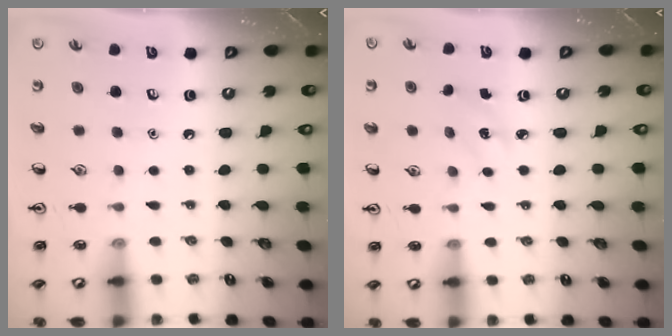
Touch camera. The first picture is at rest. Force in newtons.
{"total": 2.4, "press": 2.2, "slide": 0.8}